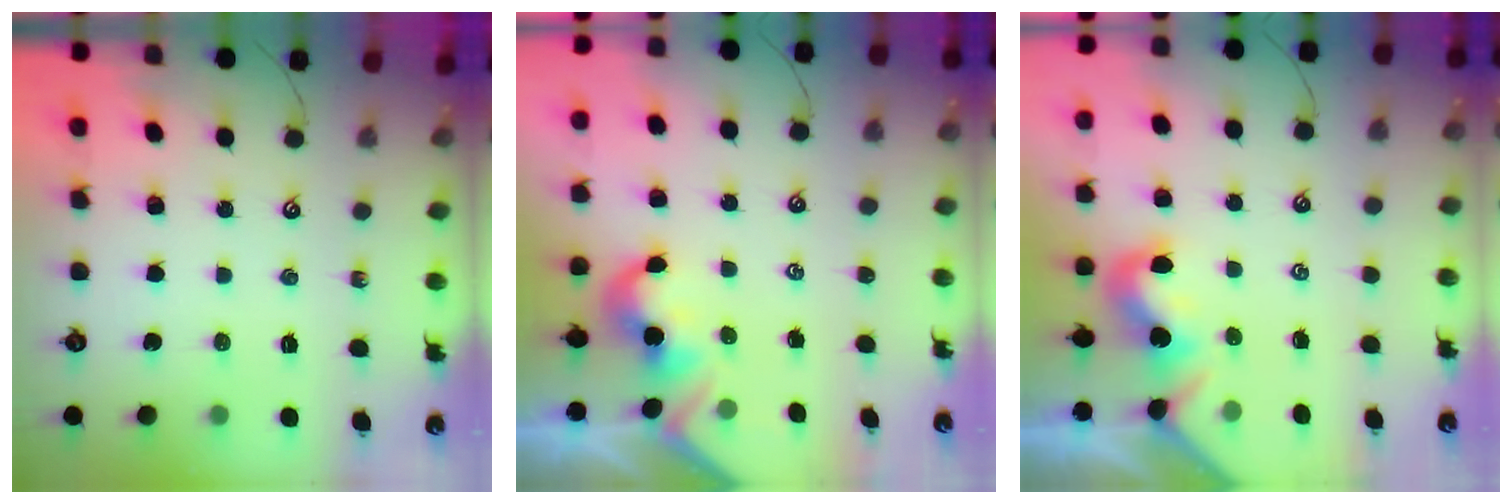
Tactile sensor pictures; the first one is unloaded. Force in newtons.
{"total": 2.1, "press": 2.0, "slide": 0.5}
{"total": 0.0}